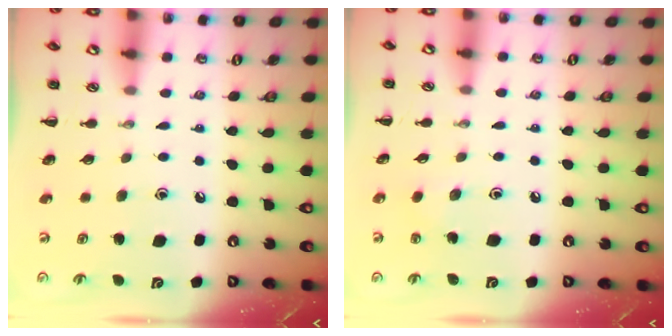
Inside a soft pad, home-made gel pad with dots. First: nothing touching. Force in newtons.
{"total": 2.5, "press": 2.4, "slide": 0.8}